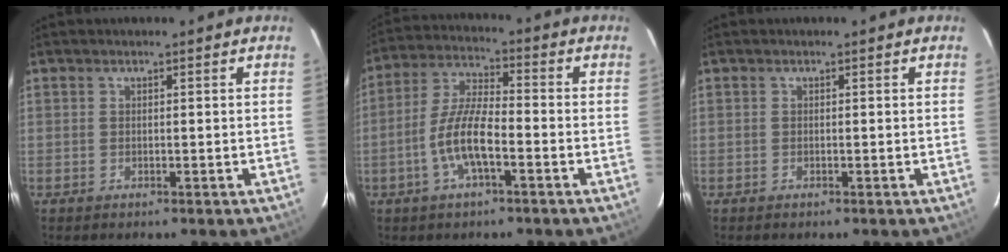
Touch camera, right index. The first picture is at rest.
{"total": 9.3, "force": [-3.7, 2.6, 8.2], "torque": [-0.174, 0.005, -0.070]}
{"total": 0.0}